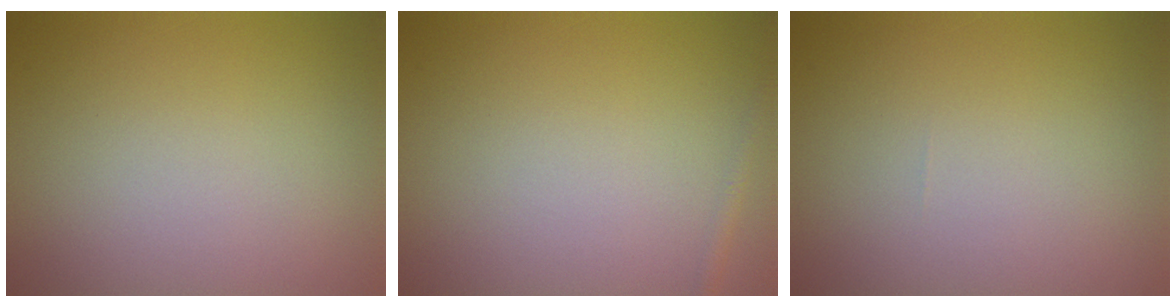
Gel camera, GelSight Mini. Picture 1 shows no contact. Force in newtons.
{"total": 0.7, "press": 0.7, "slide": 0.0}
{"total": 0.0}